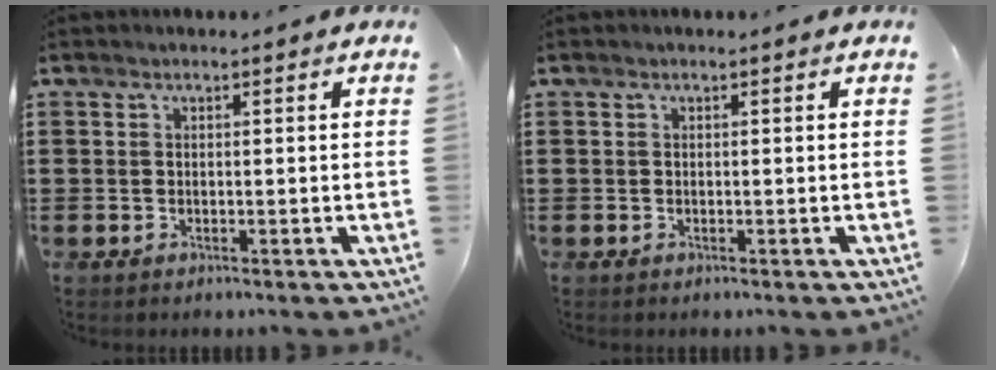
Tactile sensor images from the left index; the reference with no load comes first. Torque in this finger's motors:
{"motor_torque": [0.00, 0.00, 0.02, 0.00]}